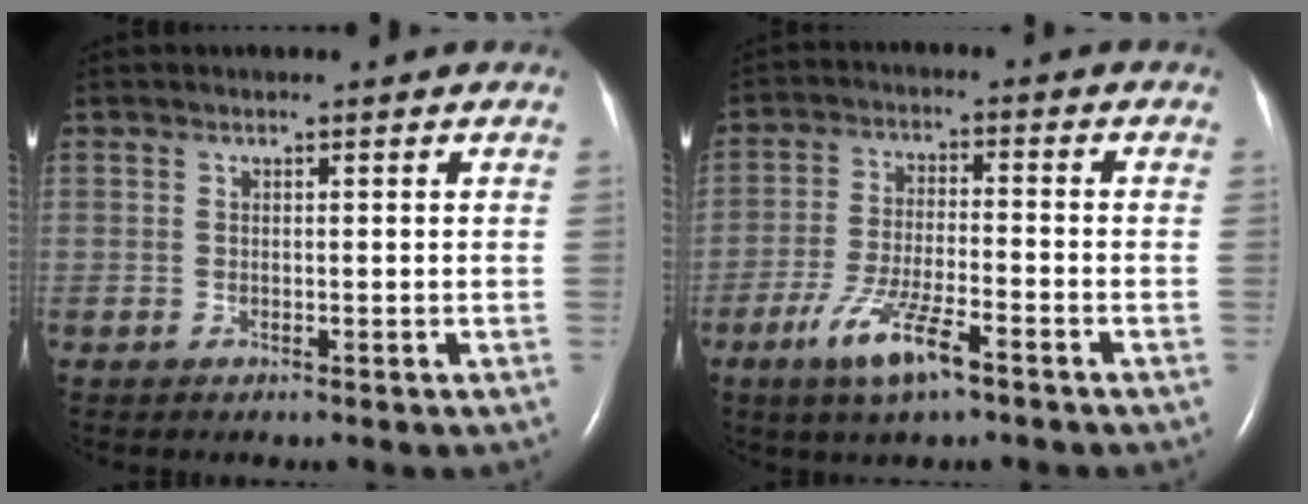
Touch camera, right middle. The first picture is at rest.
{"total": 8.5, "force": [-5.1, 1.4, 6.6], "torque": [-0.137, -0.014, -0.092]}